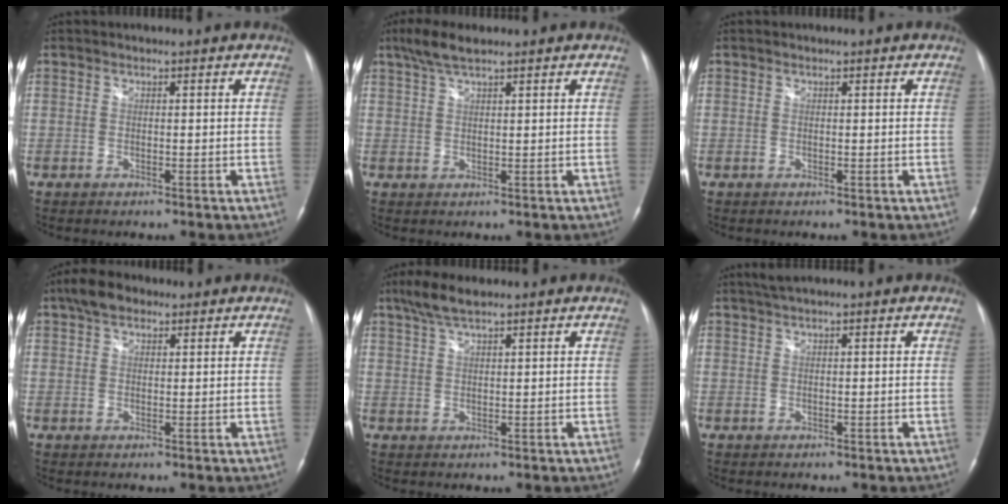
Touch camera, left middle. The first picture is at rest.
{"total": 4.3, "force": [3.3, 0.7, 2.8], "torque": [-0.064, 0.015, 0.065]}
{"total": 0.0}
{"total": 4.3, "force": [2.8, 2.3, 2.3], "torque": [-0.049, 0.020, 0.050]}
{"total": 4.7, "force": [3.6, 0.8, 3.0], "torque": [-0.069, 0.015, 0.070]}
{"total": 2.1, "force": [1.5, -0.1, 1.4], "torque": [-0.032, 0.020, 0.032]}